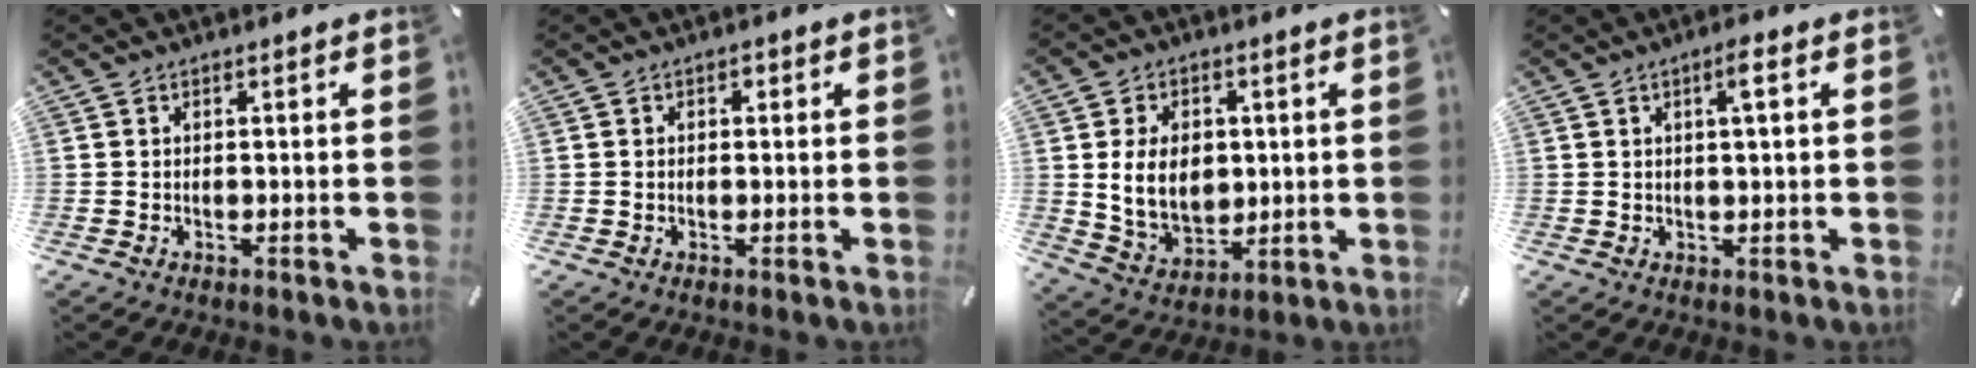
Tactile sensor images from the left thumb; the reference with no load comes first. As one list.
[{"total": 1.1, "force": [0.1, 0.8, 0.7], "torque": [-0.015, 0.006, 0.001]}, {"total": 10.8, "force": [1.3, 8.4, 6.8], "torque": [-0.139, 0.004, 0.024]}, {"total": 3.4, "force": [1.2, 0.5, 3.2], "torque": [-0.064, 0.004, 0.017]}]